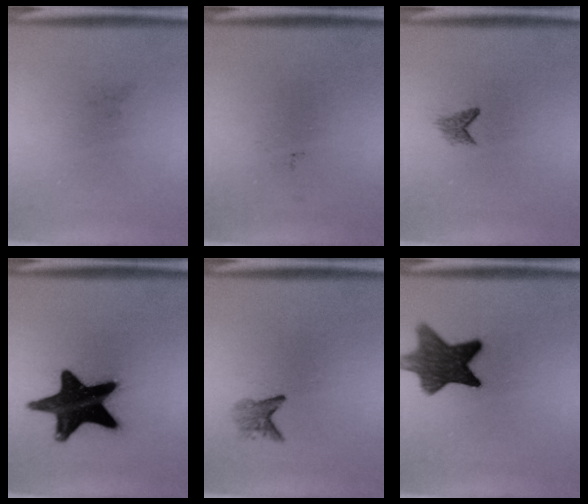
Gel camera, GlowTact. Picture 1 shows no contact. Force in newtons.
{"total": 0.0}
{"total": 1.2}
{"total": 18.5}
{"total": 2.0}
{"total": 10.3}